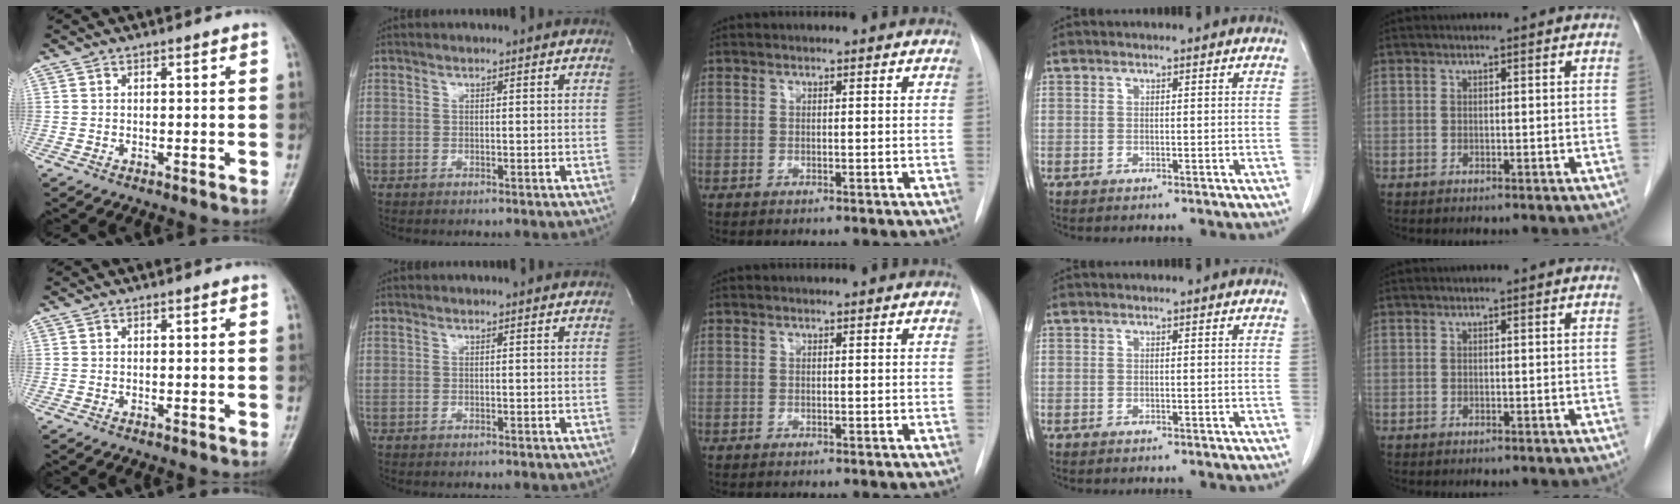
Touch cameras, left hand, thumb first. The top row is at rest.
{}